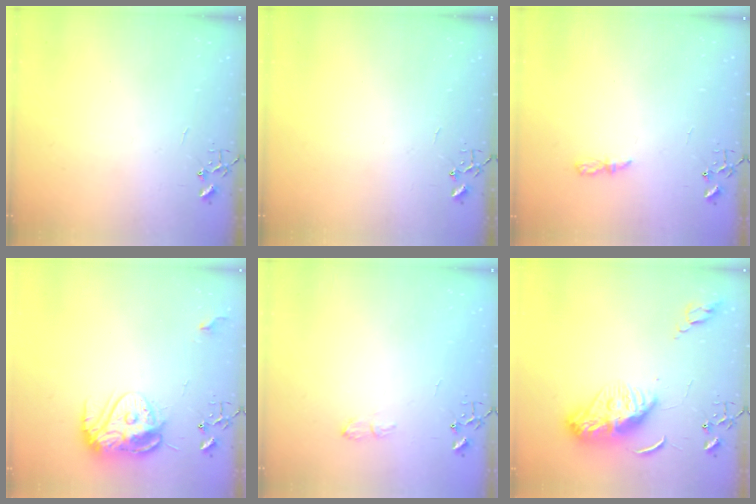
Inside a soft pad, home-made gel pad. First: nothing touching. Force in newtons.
{"total": 0.0}
{"total": 4.6, "press": 4.5, "slide": 0.6}
{"total": 13.4, "press": 13.3, "slide": 1.2}
{"total": 5.8, "press": 5.7, "slide": 0.7}
{"total": 12.6, "press": 12.5, "slide": 1.1}